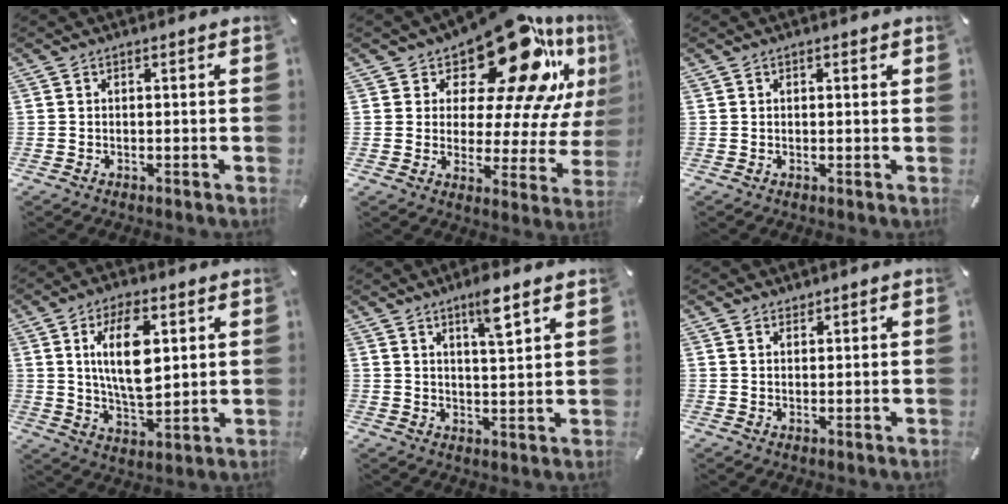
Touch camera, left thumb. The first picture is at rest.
{"total": 22.6, "force": [15.2, 8.8, 14.2], "torque": [-0.200, -0.117, 0.247]}
{"total": 0.7, "force": [0.3, 0.6, 0.2], "torque": [-0.003, 0.002, 0.007]}
{"total": 12.8, "force": [3.9, 6.1, 10.5], "torque": [-0.205, -0.010, 0.059]}
{"total": 7.1, "force": [4.7, 1.1, 5.1], "torque": [-0.080, -0.025, 0.073]}
{"total": 1.7, "force": [1.4, 1.0, -0.1], "torque": [0.010, -0.004, 0.025]}